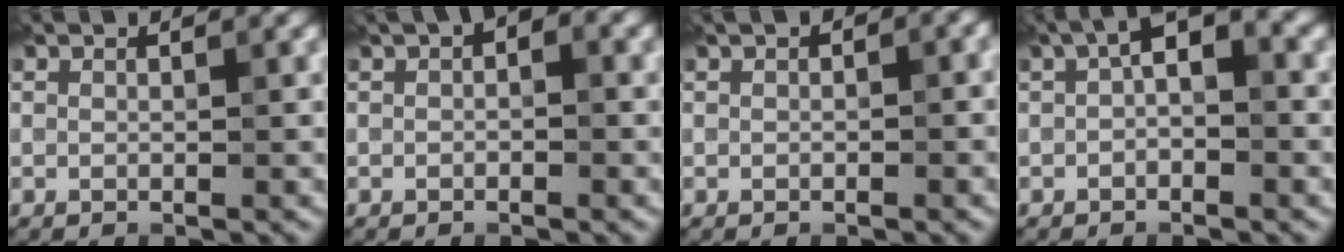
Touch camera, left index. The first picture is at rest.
{"total": 1.8, "force": [0.2, 0.9, 1.5], "torque": [-0.019, 0.012, -0.001]}
{"total": 1.7, "force": [0.3, 1.0, 1.3], "torque": [-0.012, 0.007, 0.004]}
{"total": 3.3, "force": [0.2, 1.5, 2.9], "torque": [-0.048, 0.015, -0.006]}